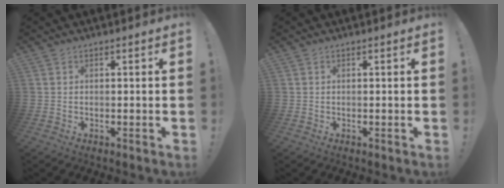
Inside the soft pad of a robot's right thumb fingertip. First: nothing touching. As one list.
[{"total": 0.0}]